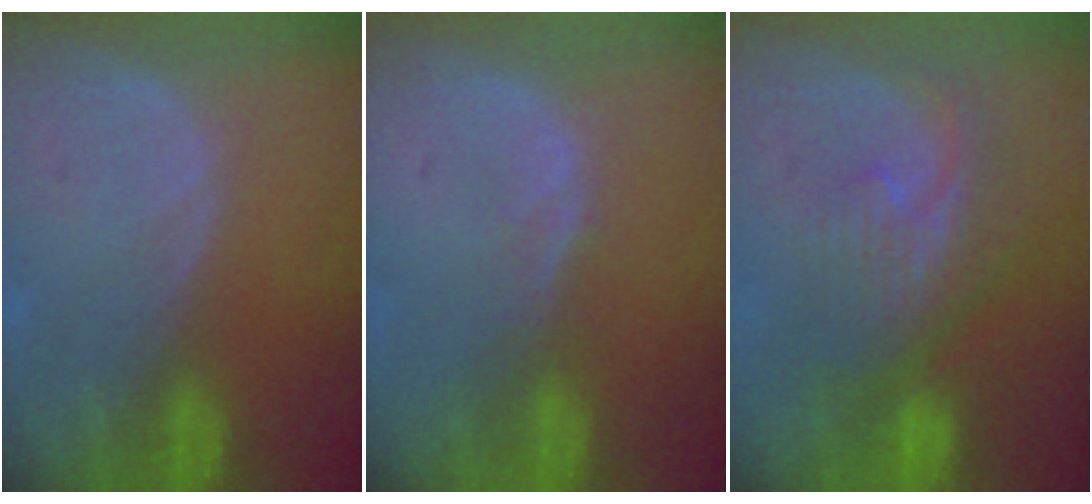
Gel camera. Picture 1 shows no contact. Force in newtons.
{"total": 1.1, "press": 1.1, "slide": 0.1}
{"total": 7.9, "press": 7.5, "slide": 2.5}